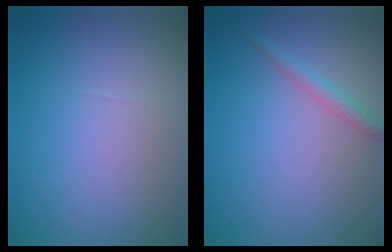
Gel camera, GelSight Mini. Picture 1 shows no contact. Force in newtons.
{"total": 1.4, "press": 1.4, "slide": 0.0}